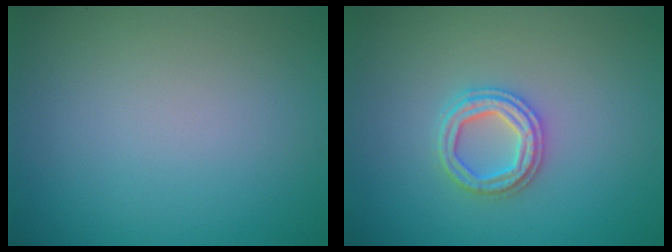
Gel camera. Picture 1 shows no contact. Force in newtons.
{"total": 2.6, "press": 2.6, "slide": 0.5}